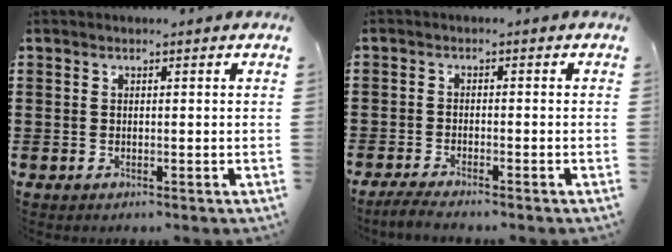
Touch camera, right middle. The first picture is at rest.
{"total": 2.2, "force": [-2.0, 0.0, 0.8], "torque": [-0.020, 0.000, -0.043]}